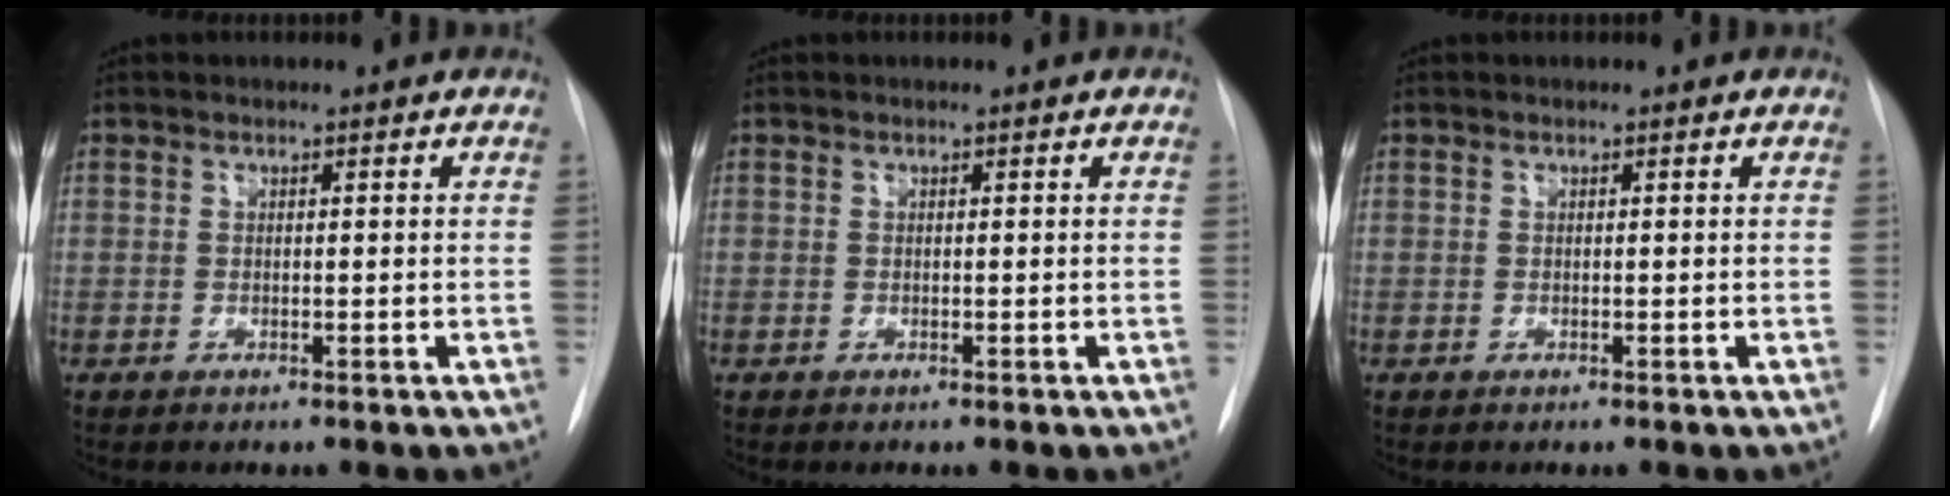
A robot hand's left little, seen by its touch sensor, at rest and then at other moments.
{"total": 0.0}
{"total": 0.0}